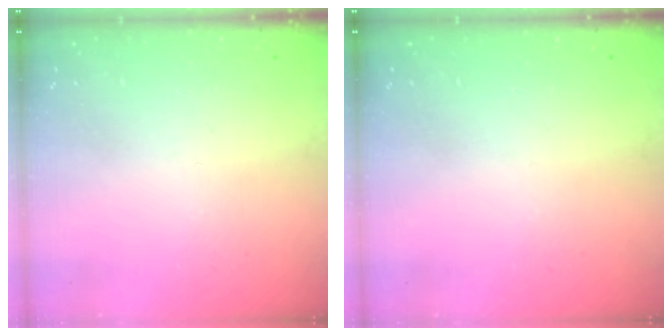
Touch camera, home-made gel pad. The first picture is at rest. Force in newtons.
{"total": 0.0}